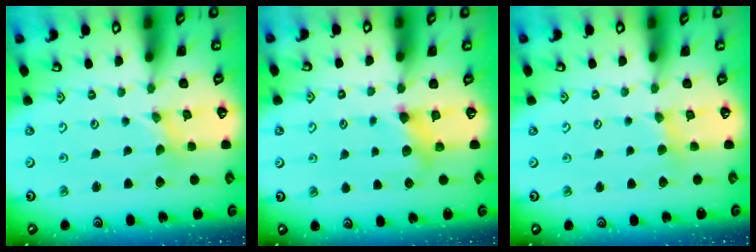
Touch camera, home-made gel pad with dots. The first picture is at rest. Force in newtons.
{"total": 5.7, "press": 5.7, "slide": 0.5}
{"total": 4.5, "press": 4.5, "slide": 0.5}